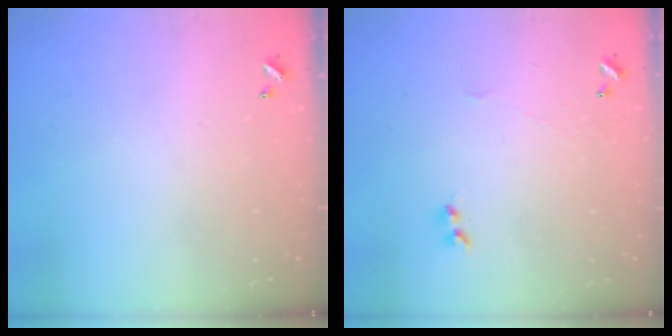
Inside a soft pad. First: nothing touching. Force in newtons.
{"total": 2.1, "press": 2.1, "slide": 0.5}